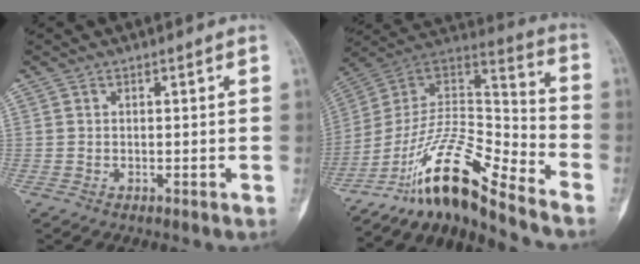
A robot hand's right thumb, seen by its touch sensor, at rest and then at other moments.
{"total": 17.0, "force": [-13.5, 2.9, 9.9], "torque": [-0.168, 0.112, -0.247]}